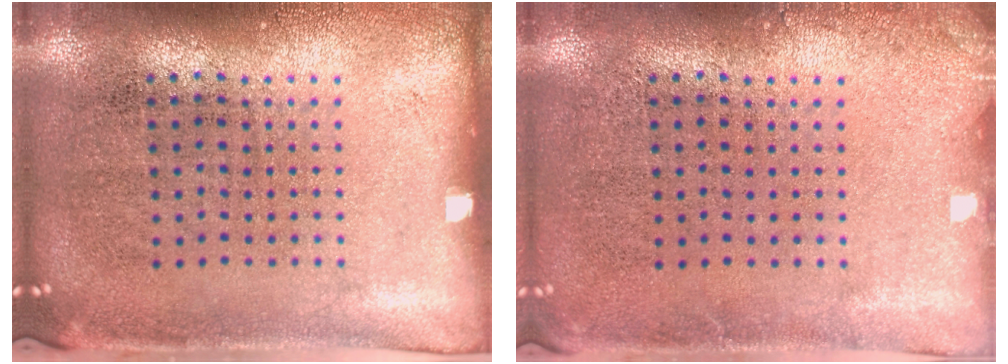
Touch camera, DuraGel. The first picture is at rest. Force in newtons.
{"total": 1.1, "press": 1.0, "slide": 0.2}